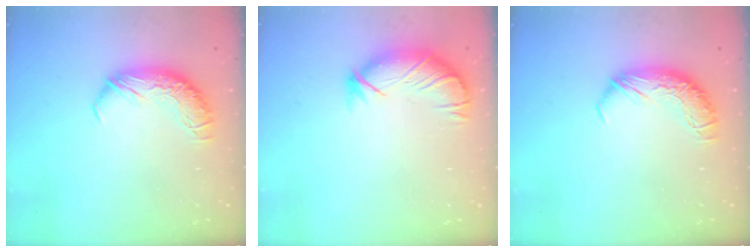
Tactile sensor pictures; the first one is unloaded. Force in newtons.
{"total": 3.9, "press": 3.3, "slide": 2.1}
{"total": 0.0}